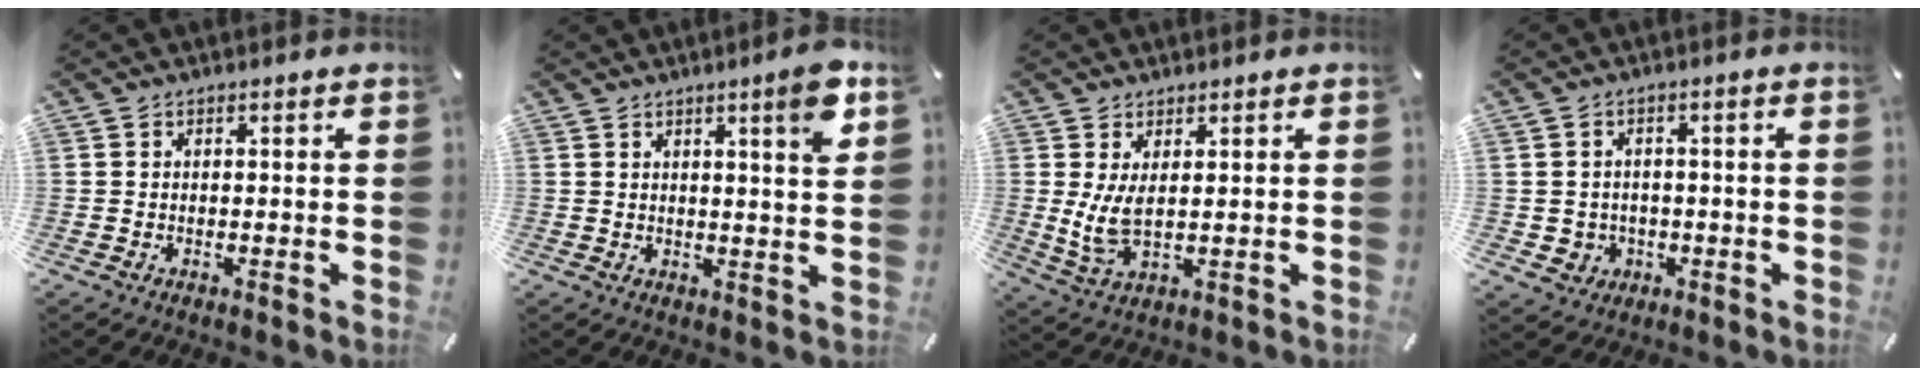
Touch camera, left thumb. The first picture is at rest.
{"total": 6.8, "force": [3.7, 0.3, 5.7], "torque": [-0.085, -0.017, 0.054]}
{"total": 6.3, "force": [1.6, 2.8, 5.4], "torque": [-0.134, -0.010, 0.026]}
{"total": 4.3, "force": [-0.6, 4.2, 0.6], "torque": [0.001, 0.005, -0.011]}